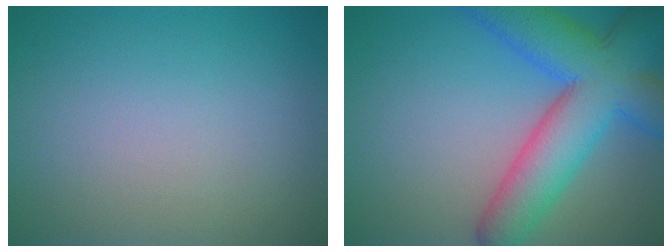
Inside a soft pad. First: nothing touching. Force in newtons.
{"total": 10.0, "press": 10.0, "slide": 0.5}